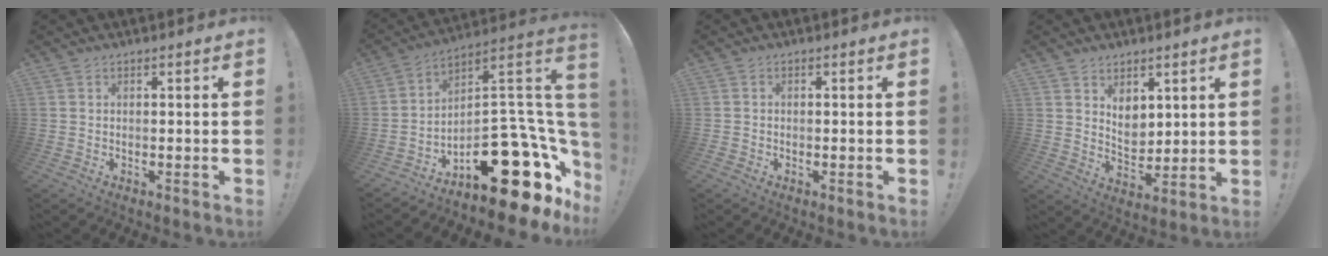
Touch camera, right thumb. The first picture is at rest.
{"total": 21.5, "force": [-8.6, 9.8, 17.1], "torque": [-0.188, 0.020, -0.129]}
{"total": 0.8, "force": [-0.5, 0.6, 0.2], "torque": [-0.007, 0.005, -0.007]}
{"total": 7.5, "force": [4.1, 5.5, 3.1], "torque": [-0.048, -0.028, 0.082]}